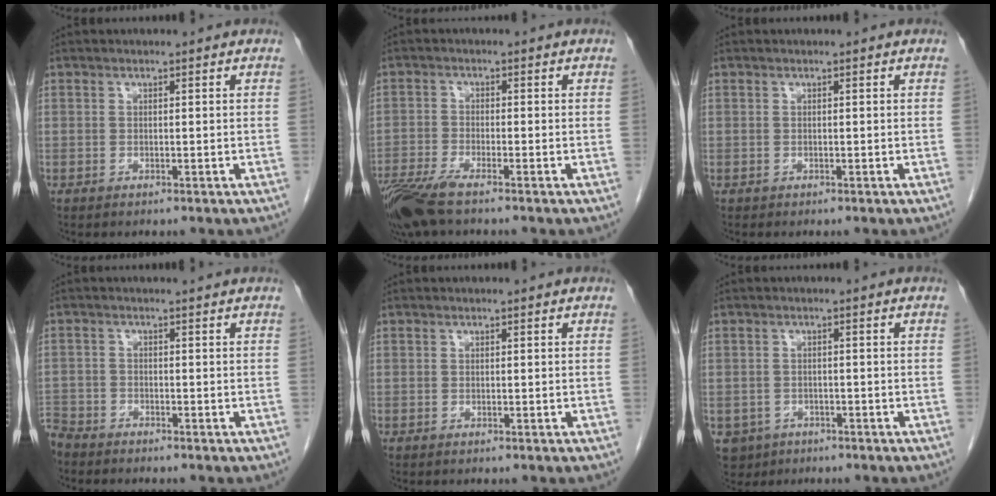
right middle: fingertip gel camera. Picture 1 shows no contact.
{"total": 7.6, "force": [-5.7, 1.0, 4.9], "torque": [-0.097, -0.018, -0.109]}
{"total": 0.0}
{"total": 3.3, "force": [-3.0, 1.0, 0.8], "torque": [-0.006, -0.001, -0.056]}
{"total": 0.0}
{"total": 4.5, "force": [-2.5, 3.7, 0.6], "torque": [-0.011, 0.004, -0.036]}